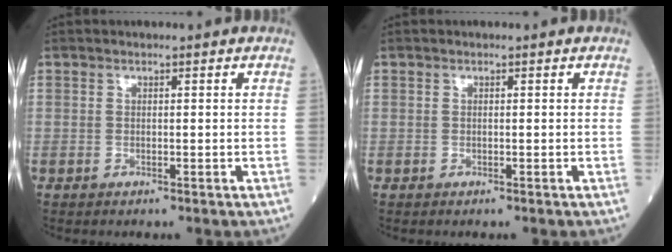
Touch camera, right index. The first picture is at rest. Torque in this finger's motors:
{"motor_torque": [-2.04, 0.07, -1.05, -0.21]}